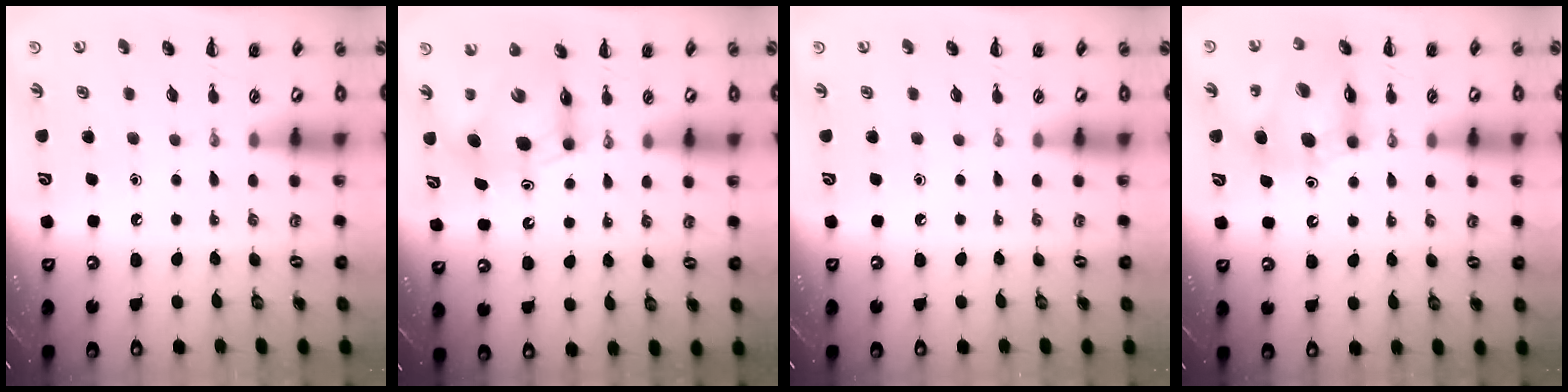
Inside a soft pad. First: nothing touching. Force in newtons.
{"total": 8.7, "press": 8.6, "slide": 1.3}
{"total": 0.0}
{"total": 13.9, "press": 13.3, "slide": 4.0}